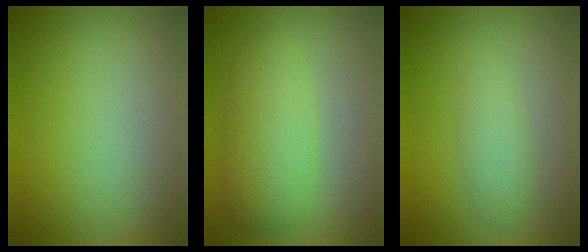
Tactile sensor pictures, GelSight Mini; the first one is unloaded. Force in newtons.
{"total": 4.5, "press": 4.5, "slide": 0.1}
{"total": 1.8, "press": 1.8, "slide": 0.0}